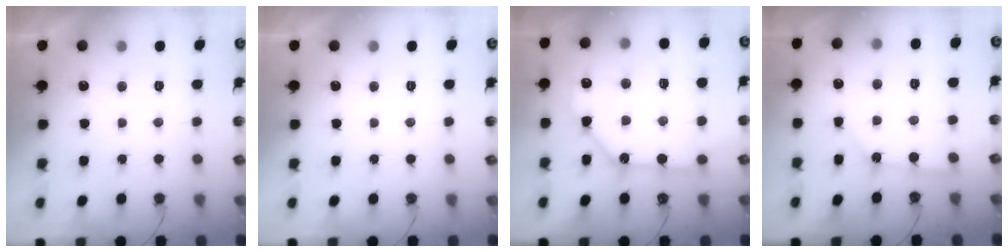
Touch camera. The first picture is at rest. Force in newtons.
{"total": 0.0}
{"total": 13.6, "press": 13.5, "slide": 1.6}
{"total": 3.0, "press": 3.0, "slide": 0.2}